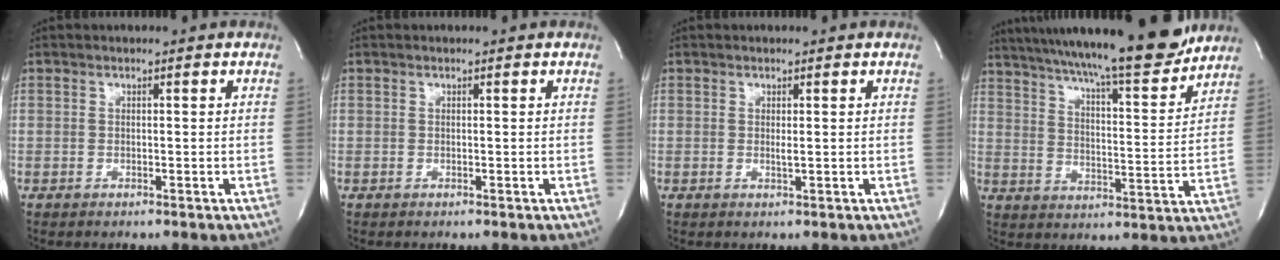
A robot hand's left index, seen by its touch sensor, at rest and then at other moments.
{"total": 0.0}
{"total": 0.7, "force": [0.1, 0.0, 0.7], "torque": [-0.019, -0.004, 0.003]}
{"total": 20.5, "force": [18.1, 1.1, 9.7], "torque": [-0.156, -0.014, 0.262]}